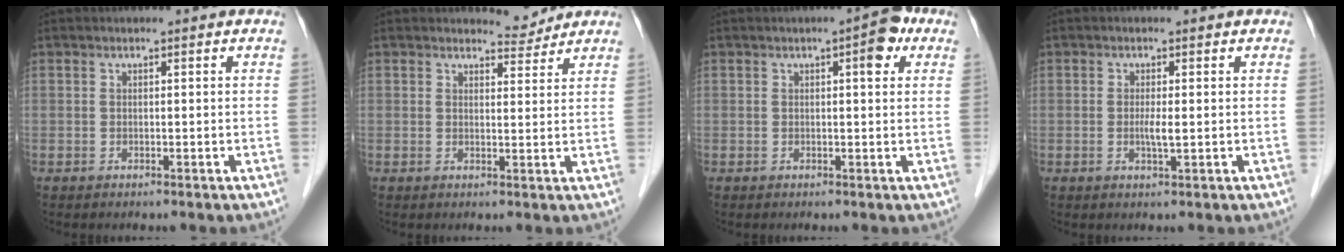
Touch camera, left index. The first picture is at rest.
{"total": 2.7, "force": [2.6, 0.4, -0.4], "torque": [0.001, -0.012, 0.036]}
{"total": 3.8, "force": [1.6, 0.9, 3.3], "torque": [-0.040, 0.007, 0.016]}
{"total": 1.8, "force": [-0.3, 0.0, 1.8], "torque": [-0.037, -0.006, -0.005]}